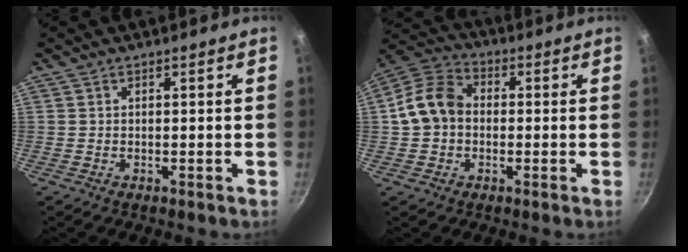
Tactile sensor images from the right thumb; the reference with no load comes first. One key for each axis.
{"total": 10.1, "fx": -0.2, "fy": 8.0, "fz": 6.2, "tx": -0.092, "ty": 0.029, "tz": -0.022}